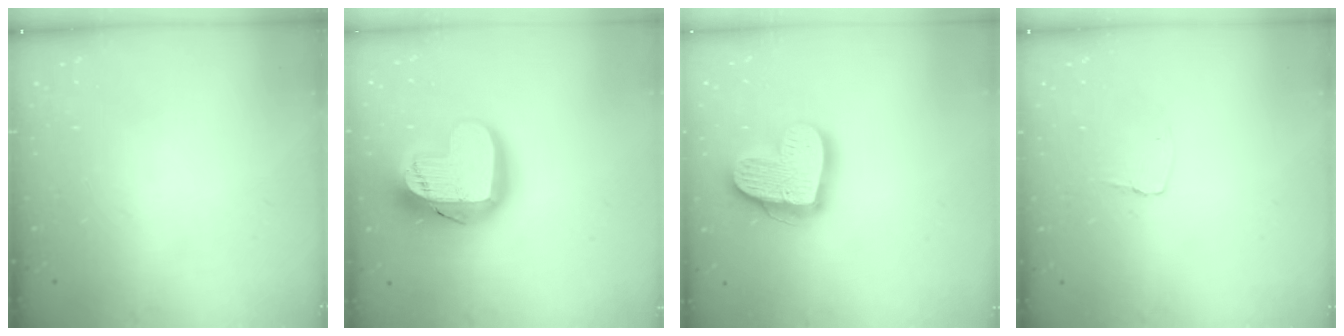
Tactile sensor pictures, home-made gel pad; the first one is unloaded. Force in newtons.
{"total": 18.9, "press": 18.8, "slide": 1.7}
{"total": 17.7, "press": 17.7, "slide": 1.5}
{"total": 2.9, "press": 2.9, "slide": 0.3}